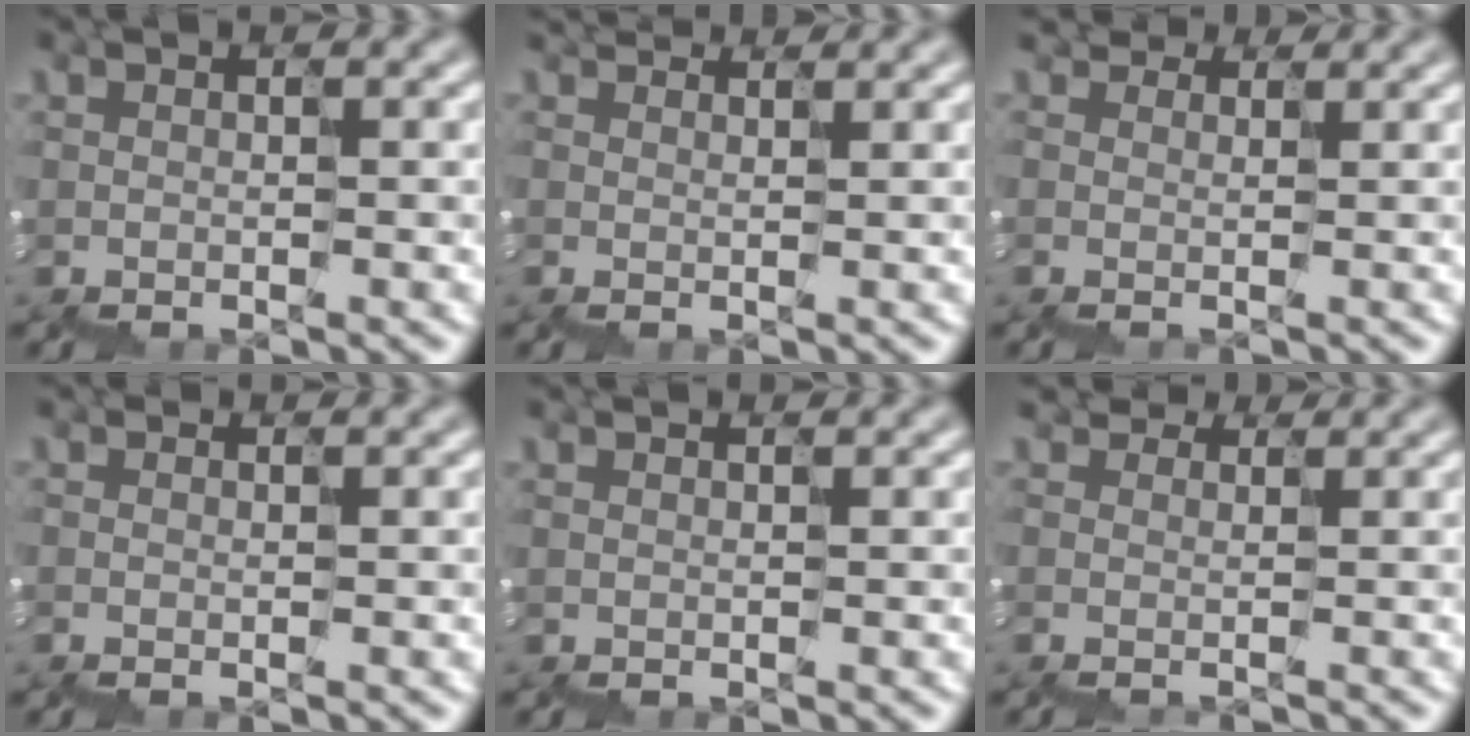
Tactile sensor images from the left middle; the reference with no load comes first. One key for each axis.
{"total": 2.3, "fx": 2.0, "fy": 0.9, "fz": 0.8, "tx": -0.003, "ty": 0.024, "tz": 0.028}
{"total": 3.9, "fx": 3.1, "fy": 1.9, "fz": 1.4, "tx": -0.027, "ty": 0.023, "tz": 0.052}
{"total": 0.0}
{"total": 0.7, "fx": 0.4, "fy": 0.4, "fz": 0.4, "tx": 0.007, "ty": 0.010, "tz": 0.004}
{"total": 3.0, "fx": 2.0, "fy": 1.9, "fz": 1.2, "tx": -0.024, "ty": 0.022, "tz": 0.040}